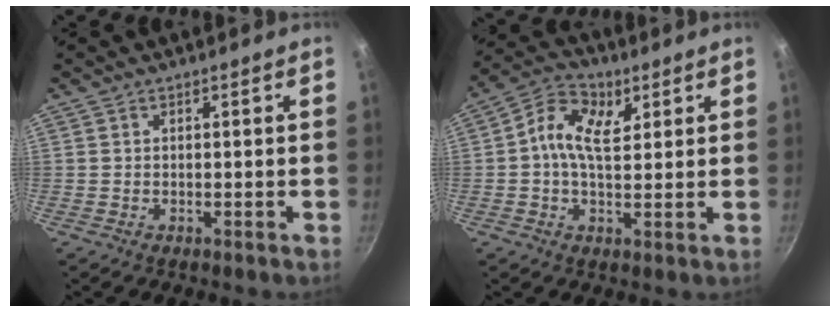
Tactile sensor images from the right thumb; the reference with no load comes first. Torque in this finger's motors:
{"motor_torque": [0.02, 0.02, 0.03, -0.03, 0.06]}